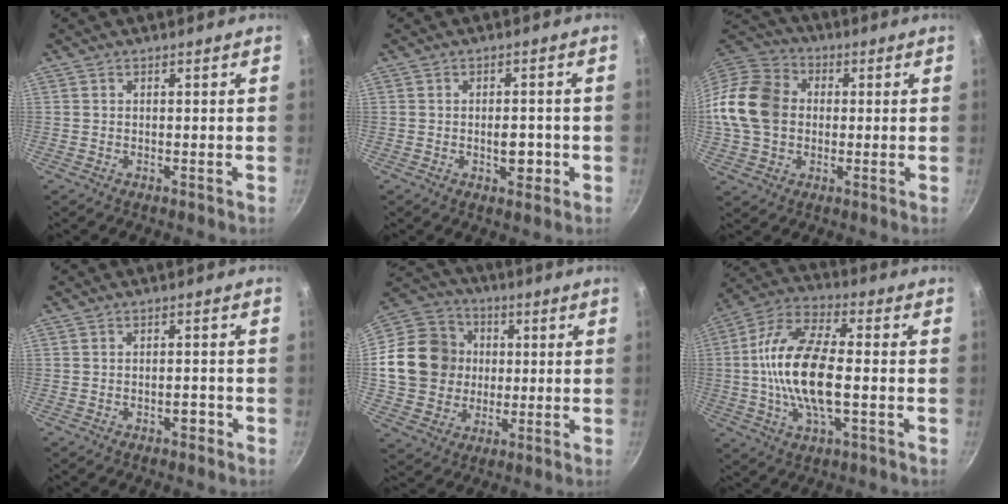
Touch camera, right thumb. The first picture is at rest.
{"total": 4.3, "force": [-1.0, 2.4, 3.4], "torque": [-0.027, 0.005, -0.014]}
{"total": 15.0, "force": [0.3, 12.1, 8.9], "torque": [-0.147, 0.024, -0.009]}
{"total": 1.8, "force": [-1.1, 0.9, 1.1], "torque": [-0.007, 0.015, -0.012]}
{"total": 17.7, "force": [0.7, 15.7, 8.1], "torque": [-0.129, 0.029, 0.012]}
{"total": 16.9, "force": [-1.3, 7.3, 15.2], "torque": [-0.289, 0.026, -0.040]}